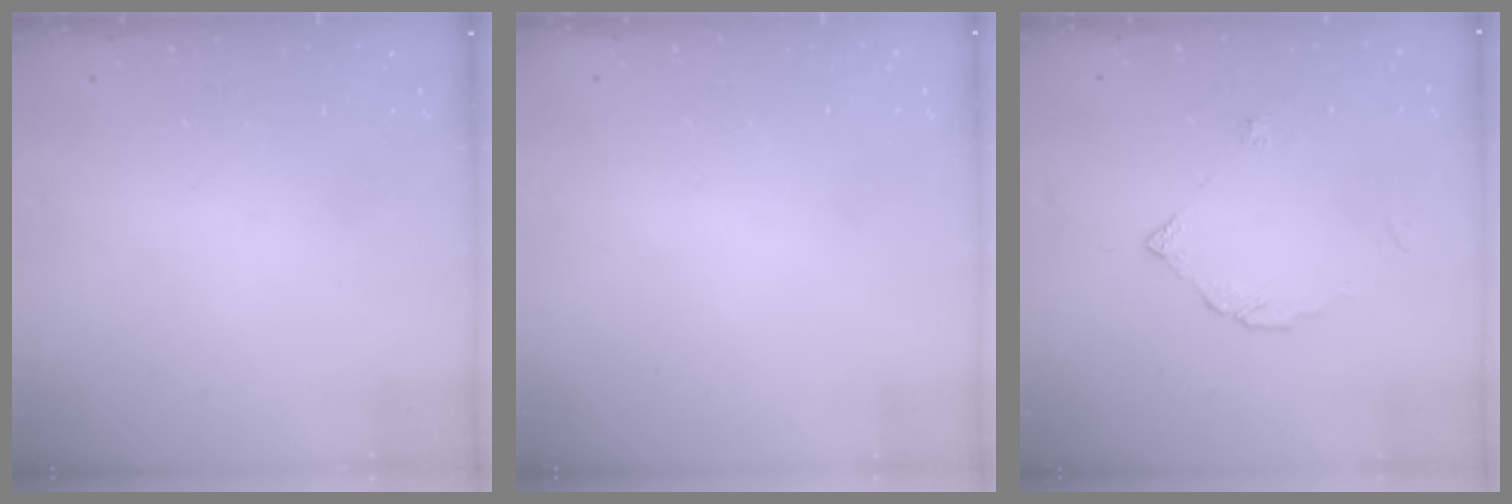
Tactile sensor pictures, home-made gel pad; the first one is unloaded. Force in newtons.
{"total": 1.9, "press": 1.9, "slide": 0.1}
{"total": 3.0, "press": 3.0, "slide": 0.2}